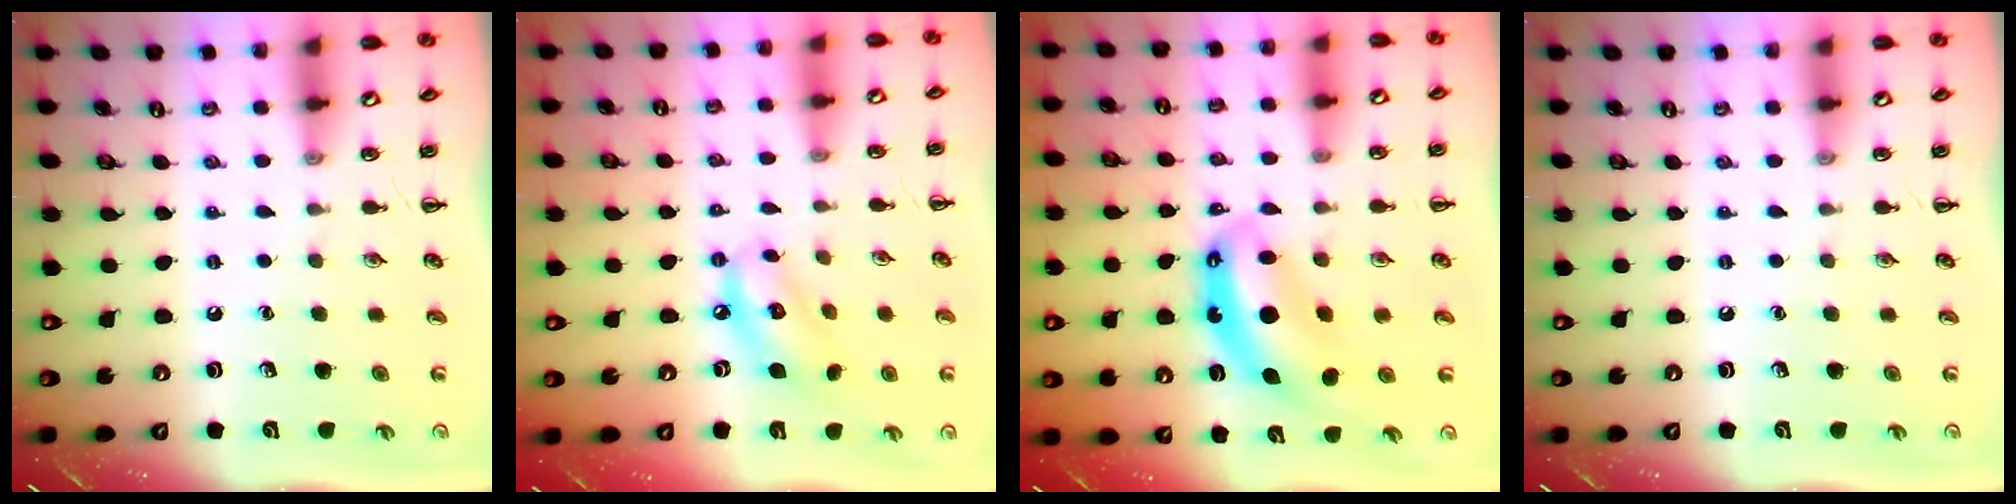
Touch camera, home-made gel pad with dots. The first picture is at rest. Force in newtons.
{"total": 8.5, "press": 8.3, "slide": 1.8}
{"total": 8.6, "press": 8.3, "slide": 2.2}
{"total": 0.0}